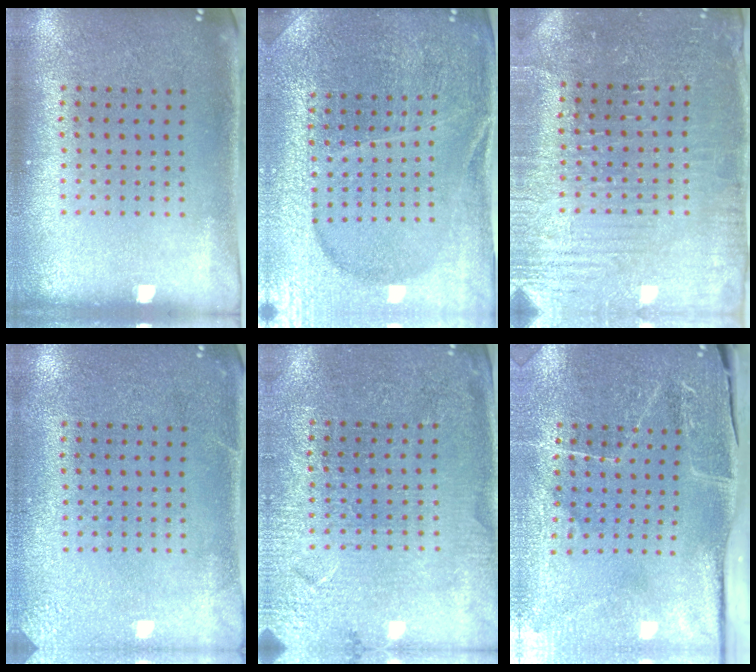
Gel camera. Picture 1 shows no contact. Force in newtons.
{"total": 4.5, "press": 4.3, "slide": 1.5}
{"total": 3.5, "press": 3.5, "slide": 0.6}
{"total": 2.7, "press": 2.6, "slide": 0.2}
{"total": 3.1, "press": 3.1, "slide": 0.5}
{"total": 3.9, "press": 3.8, "slide": 1.1}